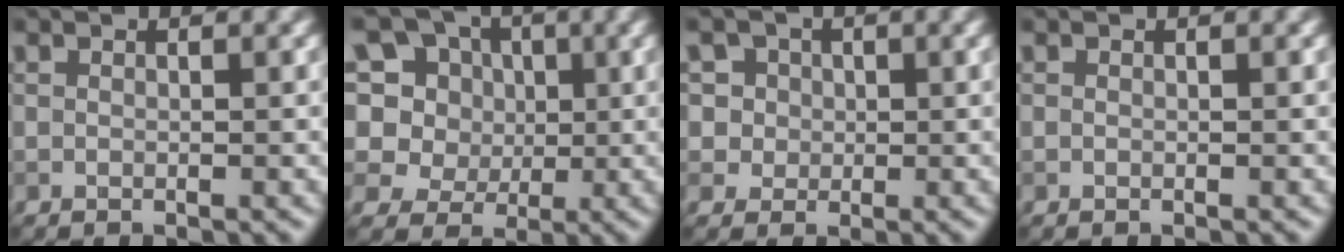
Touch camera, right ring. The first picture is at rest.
{"total": 10.7, "force": [4.5, 8.5, 4.7], "torque": [-0.114, 0.032, 0.056]}
{"total": 5.7, "force": [2.3, 4.7, 2.1], "torque": [-0.026, 0.020, 0.018]}
{"total": 0.0}